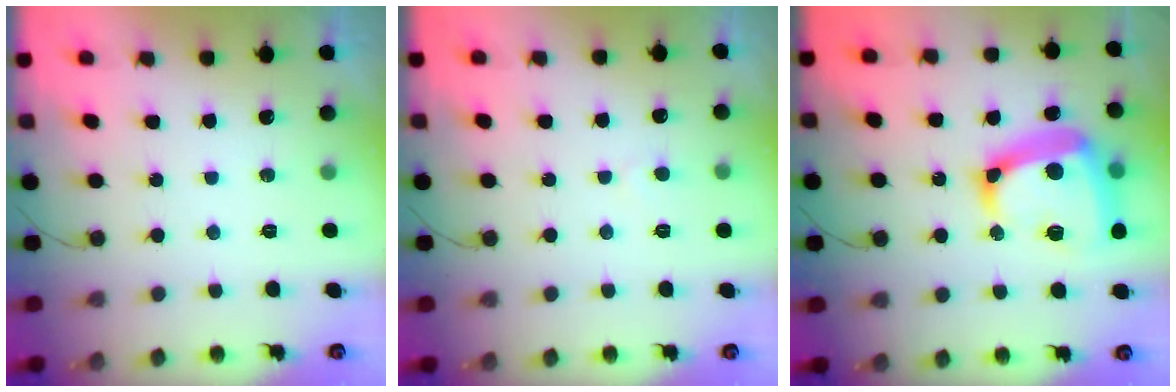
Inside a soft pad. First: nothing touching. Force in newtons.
{"total": 2.7, "press": 2.7, "slide": 0.3}
{"total": 19.1, "press": 19.0, "slide": 2.0}